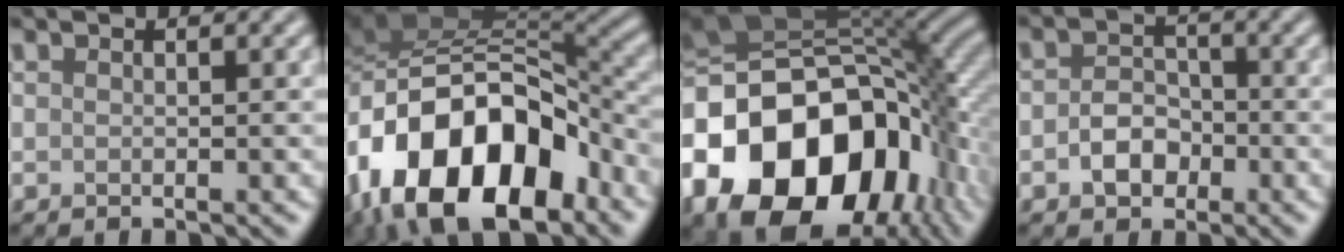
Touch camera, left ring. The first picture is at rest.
{"total": 16.5, "force": [-8.0, 9.8, 10.6], "torque": [-0.180, -0.004, -0.147]}
{"total": 20.4, "force": [-5.2, 14.4, 13.5], "torque": [-0.290, -0.015, -0.092]}
{"total": 3.0, "force": [-1.1, 2.3, 1.6], "torque": [-0.025, 0.001, -0.024]}